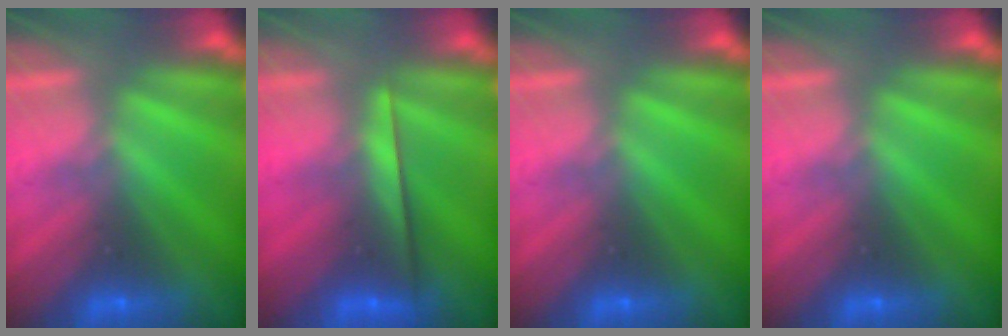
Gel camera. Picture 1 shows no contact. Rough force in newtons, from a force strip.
{"total": 2.3}
{"total": 0.0}
{"total": 0.0}